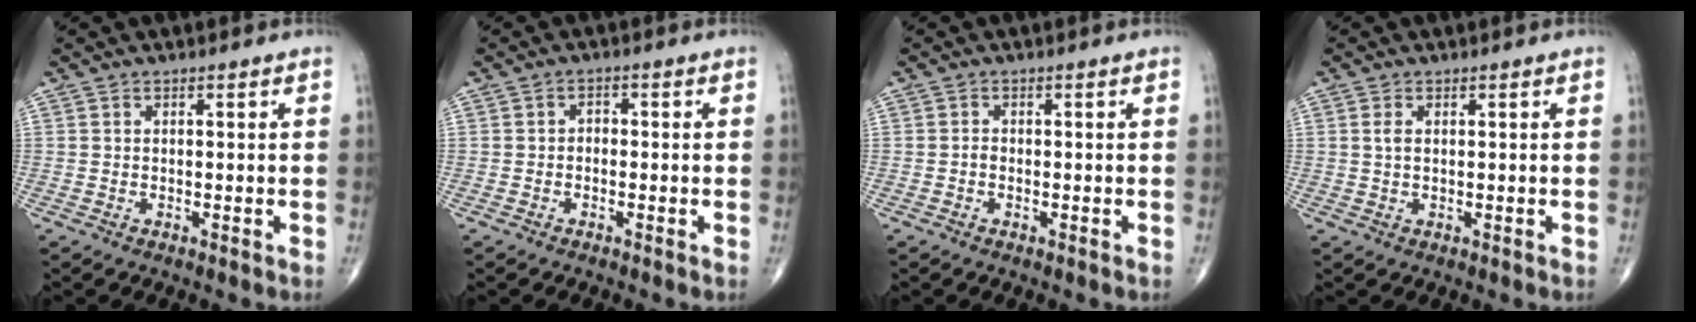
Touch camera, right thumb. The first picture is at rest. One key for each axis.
{"total": 1.5, "fx": -0.5, "fy": 1.1, "fz": 0.9, "tx": -0.002, "ty": 0.008, "tz": -0.015}
{"total": 0.9, "fx": -0.3, "fy": 0.6, "fz": 0.6, "tx": -0.010, "ty": 0.001, "tz": -0.008}
{"total": 1.6, "fx": 0.4, "fy": 0.9, "fz": 1.3, "tx": -0.029, "ty": 0.002, "tz": 0.008}